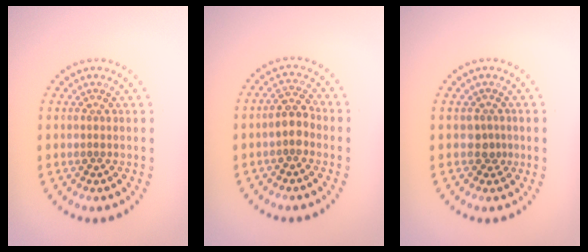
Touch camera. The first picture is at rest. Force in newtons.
{"total": 2.2, "press": 2.0, "slide": 0.8}
{"total": 1.2, "press": 0.9, "slide": 0.8}